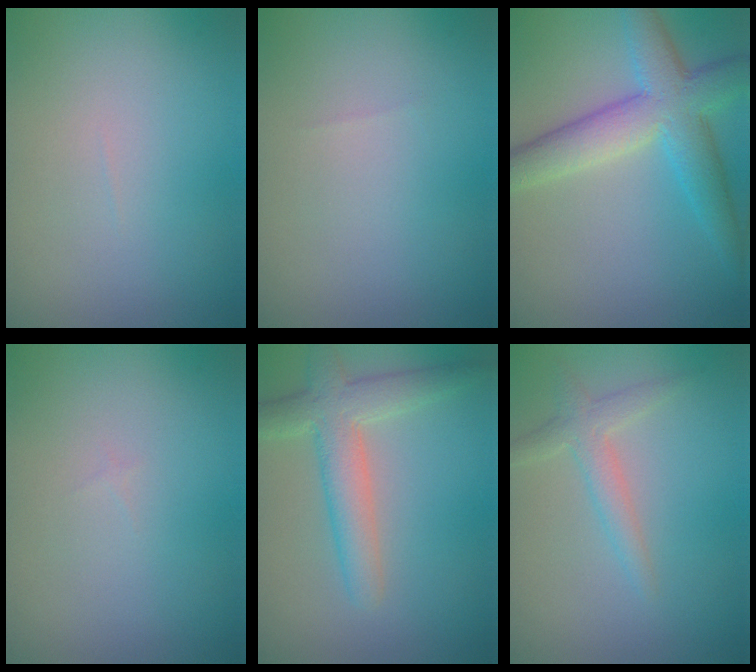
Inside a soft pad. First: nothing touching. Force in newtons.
{"total": 0.0}
{"total": 6.5, "press": 6.5, "slide": 0.1}
{"total": 0.0}
{"total": 4.6, "press": 4.5, "slide": 0.4}
{"total": 2.2, "press": 2.2, "slide": 0.1}